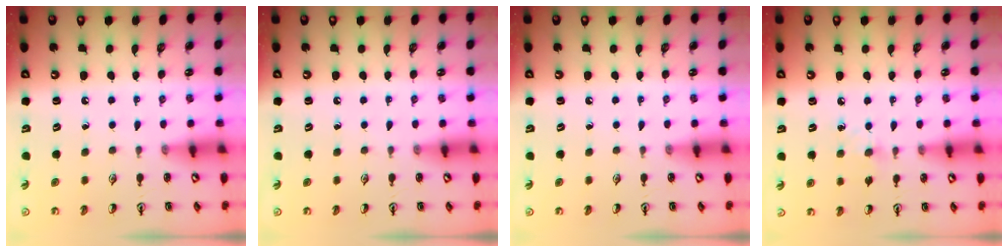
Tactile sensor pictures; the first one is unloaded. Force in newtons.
{"total": 0.0}
{"total": 0.0}
{"total": 8.0, "press": 8.0, "slide": 0.9}